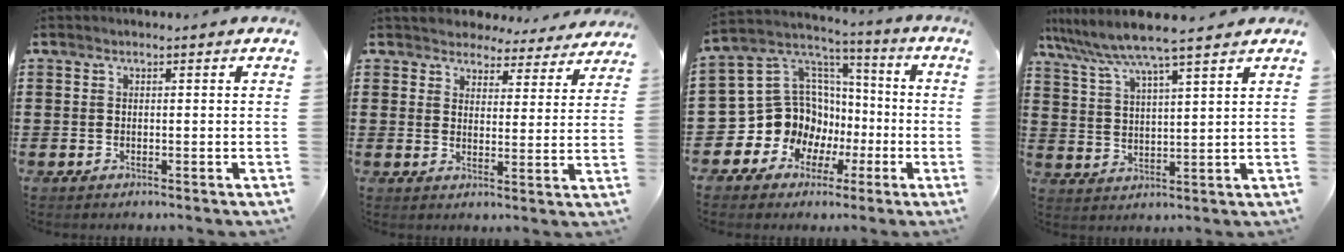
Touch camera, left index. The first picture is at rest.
{"total": 4.3, "force": [4.1, 1.1, -0.1], "torque": [-0.012, -0.024, 0.070]}
{"total": 12.4, "force": [-2.3, 11.6, 3.7], "torque": [-0.124, -0.025, -0.029]}
{"total": 6.7, "force": [5.8, -0.2, 3.4], "torque": [-0.087, -0.028, 0.097]}